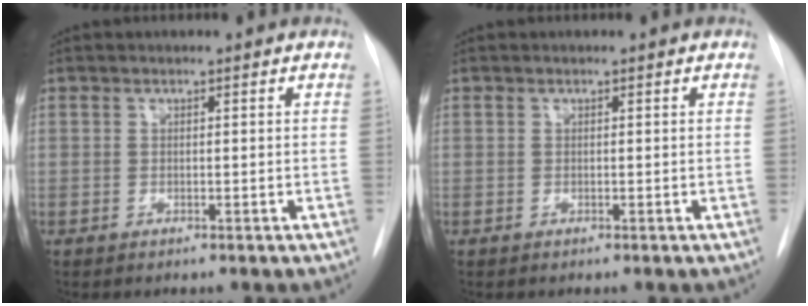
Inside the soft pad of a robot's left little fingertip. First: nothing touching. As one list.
[{"total": 0.0}]